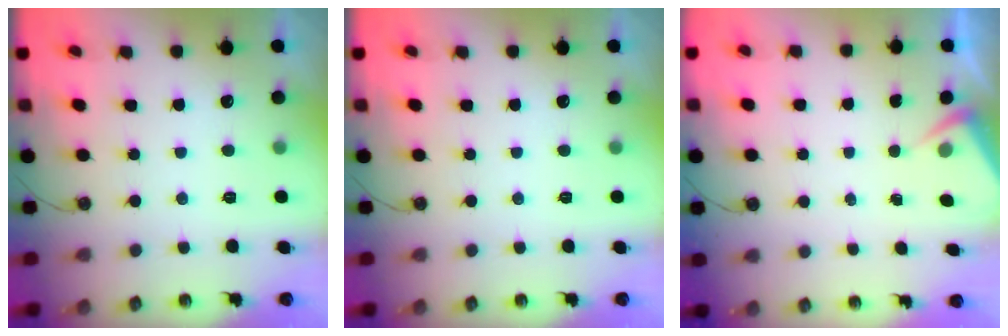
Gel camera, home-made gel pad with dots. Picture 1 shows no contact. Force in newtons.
{"total": 0.0}
{"total": 3.0, "press": 3.0, "slide": 0.4}